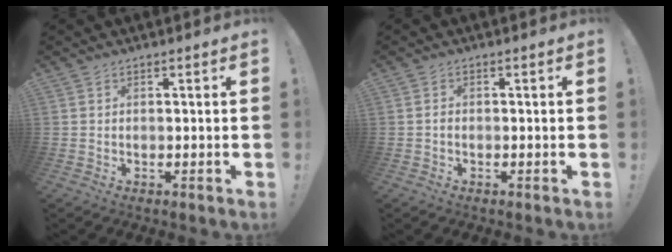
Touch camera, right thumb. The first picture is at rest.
{"total": 0.7, "force": [-0.6, 0.3, 0.3], "torque": [-0.010, 0.003, -0.011]}